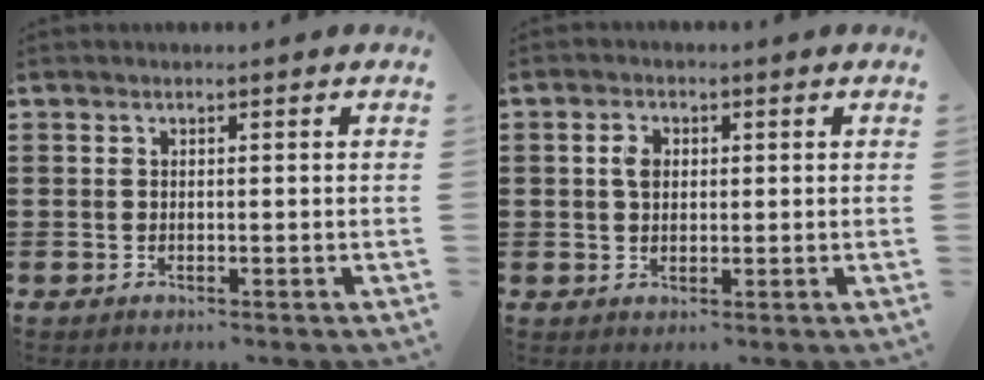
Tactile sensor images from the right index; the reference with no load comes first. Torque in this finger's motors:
{"motor_torque": [0.01, 0.00, 0.05, 0.04]}